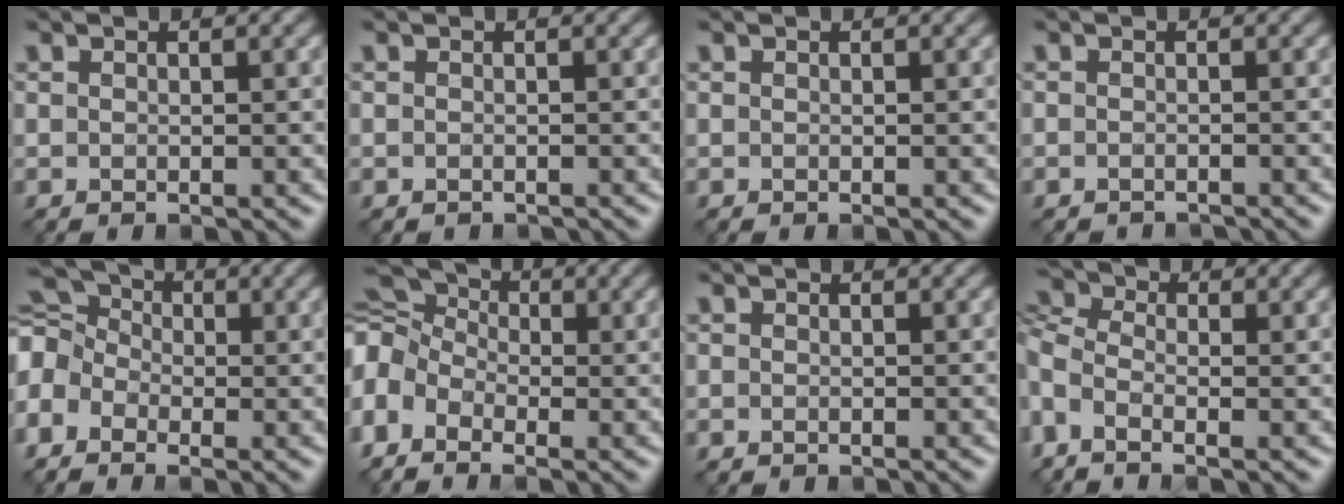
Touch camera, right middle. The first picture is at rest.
{"total": 0.9, "force": [-0.8, 0.2, 0.0], "torque": [-0.001, -0.008, -0.013]}
{"total": 0.0}
{"total": 2.2, "force": [-2.2, 0.2, 0.1], "torque": [0.002, -0.009, -0.031]}
{"total": 7.0, "force": [-1.5, 5.2, 4.5], "torque": [-0.119, 0.016, -0.038]}
{"total": 7.8, "force": [-0.9, 5.7, 5.2], "torque": [-0.123, 0.026, -0.027]}
{"total": 0.7, "force": [-0.7, 0.1, 0.0], "torque": [0.000, -0.006, -0.012]}
{"total": 4.7, "force": [-0.6, 2.6, 3.8], "torque": [-0.117, -0.003, -0.019]}